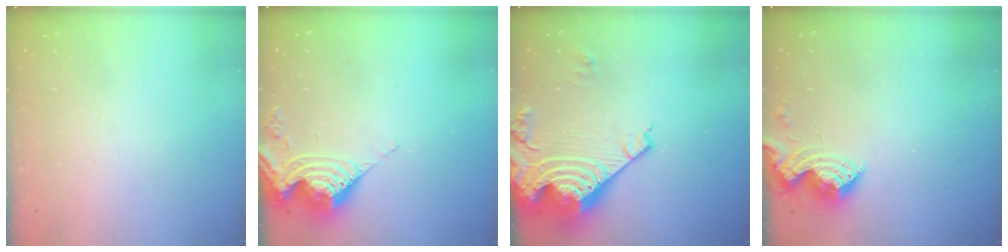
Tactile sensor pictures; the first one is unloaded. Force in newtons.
{"total": 11.1, "press": 11.0, "slide": 1.2}
{"total": 17.9, "press": 17.8, "slide": 1.9}
{"total": 11.6, "press": 11.6, "slide": 1.0}